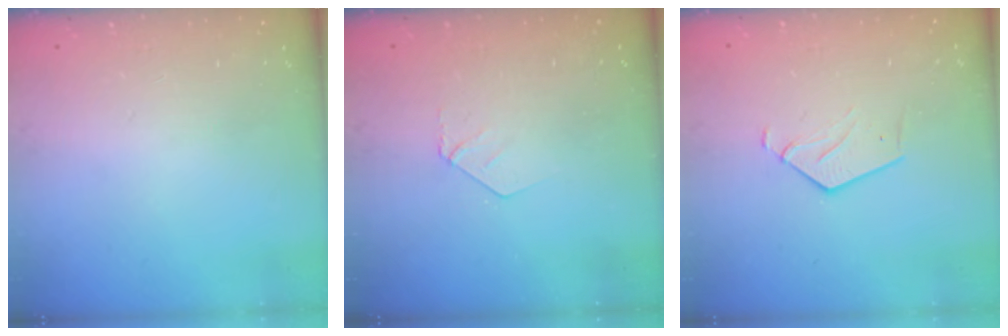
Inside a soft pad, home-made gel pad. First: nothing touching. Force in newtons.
{"total": 3.4, "press": 3.4, "slide": 0.3}
{"total": 3.9, "press": 3.9, "slide": 0.2}